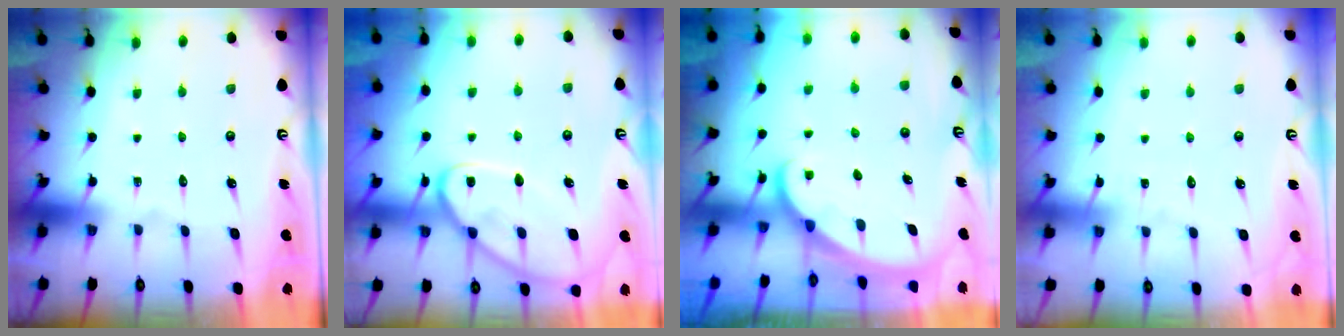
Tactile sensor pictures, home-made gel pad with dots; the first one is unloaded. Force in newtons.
{"total": 11.3, "press": 11.2, "slide": 1.0}
{"total": 1.8, "press": 1.8, "slide": 0.1}
{"total": 2.8, "press": 2.8, "slide": 0.3}